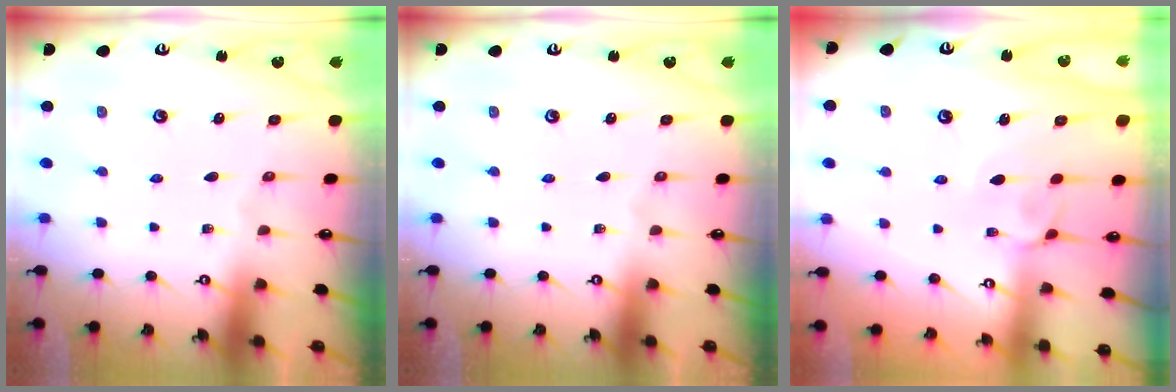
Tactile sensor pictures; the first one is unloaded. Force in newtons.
{"total": 0.0}
{"total": 4.1, "press": 4.0, "slide": 0.5}